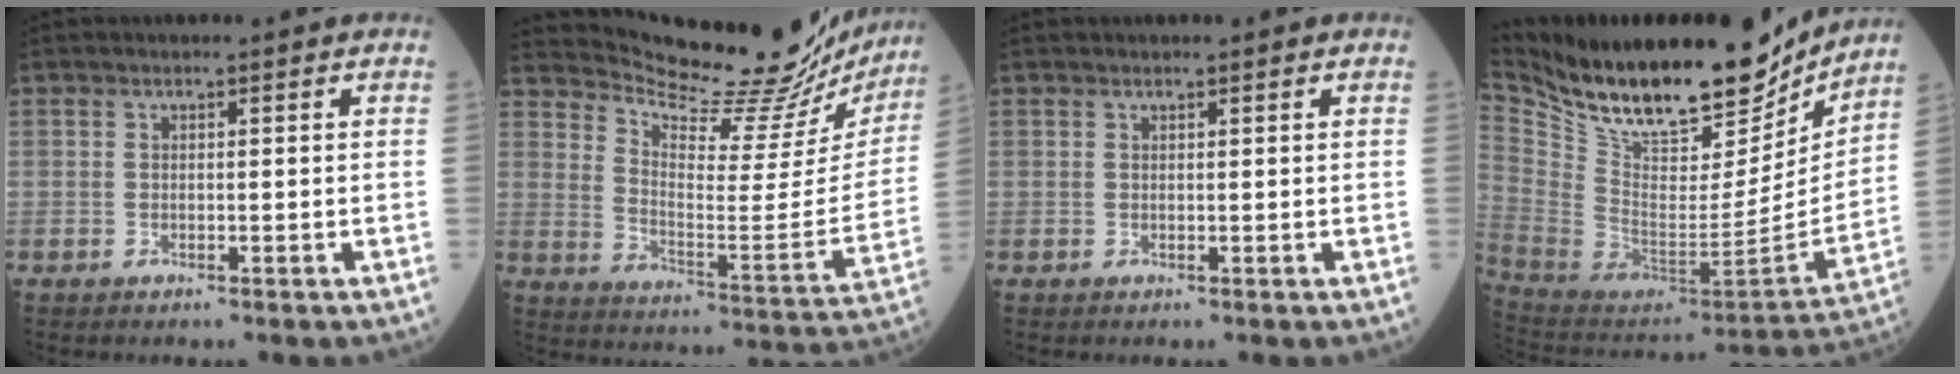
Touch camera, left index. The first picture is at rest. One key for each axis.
{"total": 24.9, "fx": 23.6, "fy": 3.8, "fz": 6.9, "tx": -0.111, "ty": -0.089, "tz": 0.306}
{"total": 0.5, "fx": 0.5, "fy": 0.0, "fz": 0.2, "tx": -0.007, "ty": 0.006, "tz": 0.009}
{"total": 26.4, "fx": 21.4, "fy": 8.2, "fz": 13.2, "tx": -0.247, "ty": -0.025, "tz": 0.344}